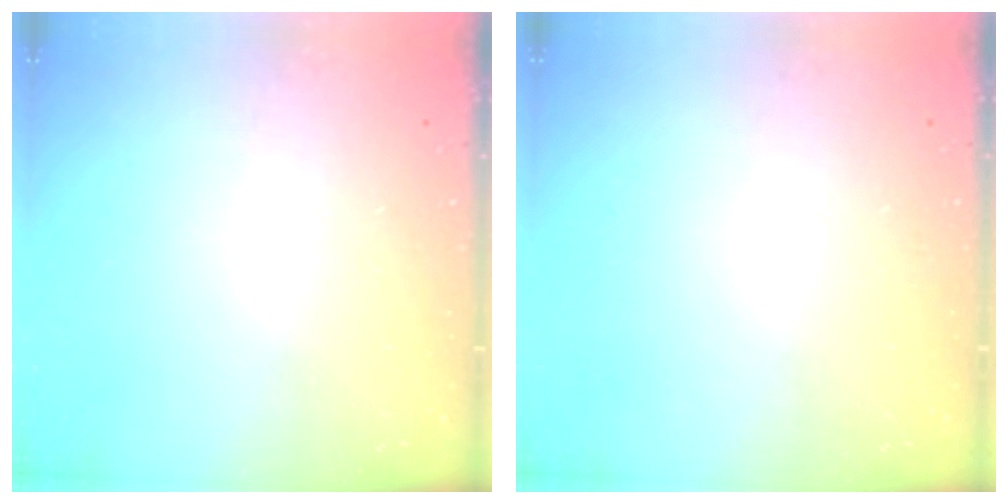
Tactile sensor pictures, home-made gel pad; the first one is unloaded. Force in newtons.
{"total": 0.0}